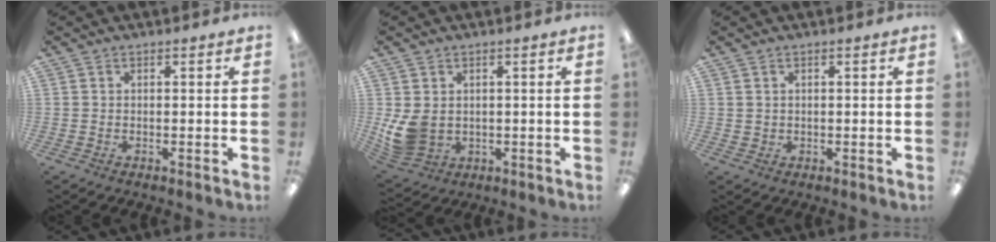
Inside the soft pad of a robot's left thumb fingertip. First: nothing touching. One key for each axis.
{"total": 8.7, "fx": 0.3, "fy": 7.2, "fz": 5.0, "tx": -0.112, "ty": 0.004, "tz": 0.012}
{"total": 2.1, "fx": 0.5, "fy": 2.1, "fz": 0.2, "tx": 0.003, "ty": -0.001, "tz": 0.007}